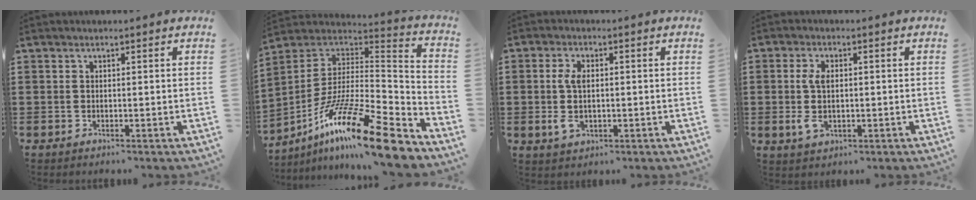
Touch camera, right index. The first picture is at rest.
{"total": 18.5, "force": [-12.5, 2.3, 13.4], "torque": [-0.246, 0.028, -0.225]}
{"total": 4.8, "force": [-0.3, 2.6, 4.0], "torque": [-0.090, 0.002, -0.010]}
{"total": 4.6, "force": [-0.2, 2.5, 3.9], "torque": [-0.089, 0.002, -0.008]}